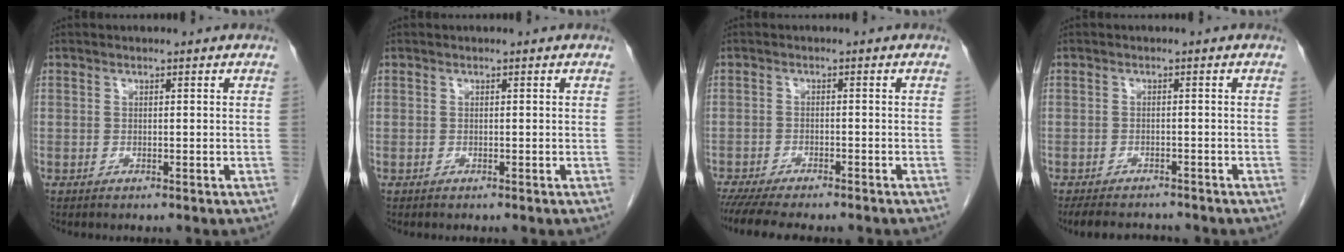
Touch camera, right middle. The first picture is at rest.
{"total": 0.0}
{"total": 11.4, "force": [-9.7, 2.2, 5.5], "torque": [-0.077, -0.010, -0.138]}
{"total": 7.2, "force": [-6.4, 2.1, 2.3], "torque": [-0.033, -0.006, -0.092]}